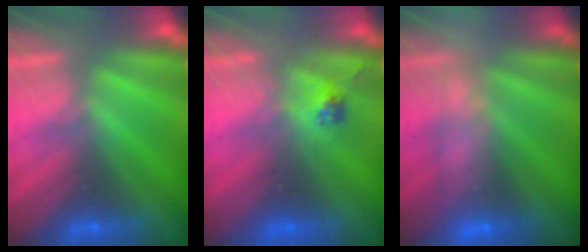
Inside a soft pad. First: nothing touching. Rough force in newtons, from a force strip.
{"total": 2.4}
{"total": 2.4}